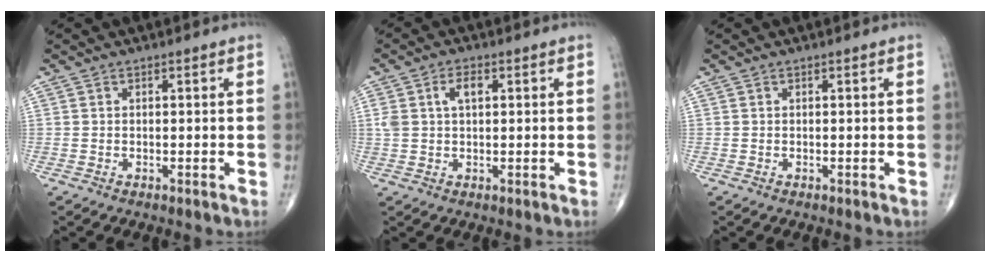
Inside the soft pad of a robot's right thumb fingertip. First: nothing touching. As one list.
[{"total": 4.7, "force": [1.4, 2.6, 3.7], "torque": [-0.078, 0.011, 0.027]}, {"total": 0.0}]